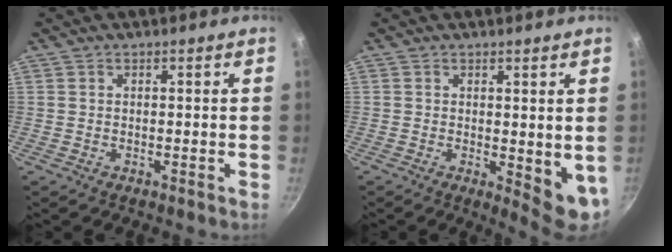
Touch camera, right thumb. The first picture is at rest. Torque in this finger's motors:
{"motor_torque": [-0.22, 0.62, 0.04, -0.08, 0.04]}